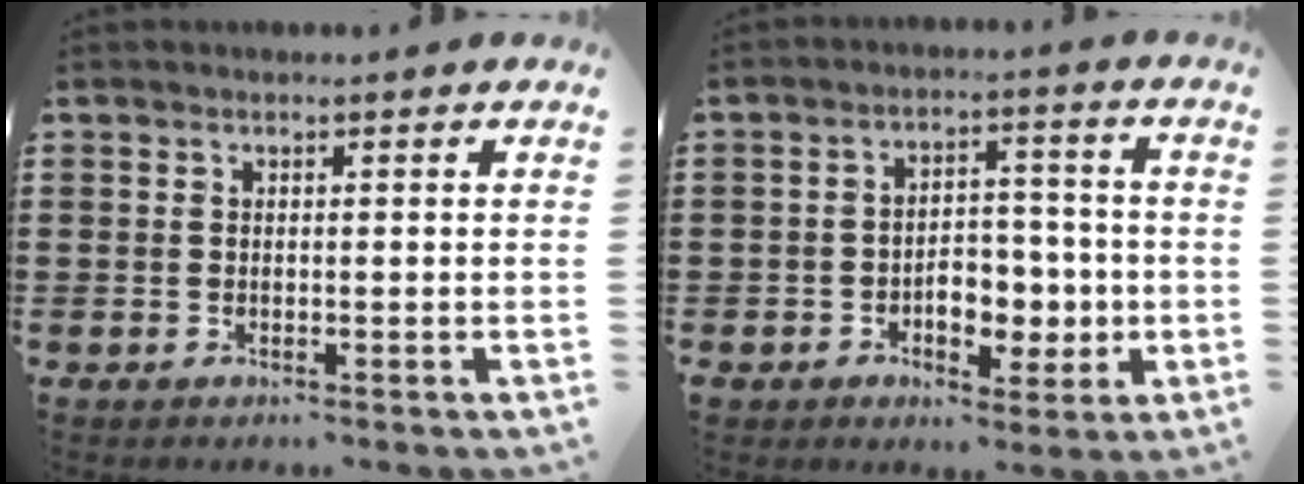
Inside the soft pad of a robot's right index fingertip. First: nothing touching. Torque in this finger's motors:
{"motor_torque": [0.76, -0.63, 0.47, 0.12]}